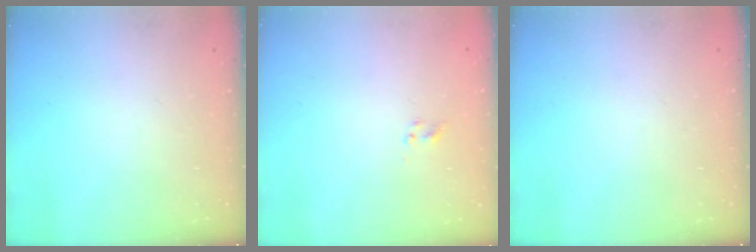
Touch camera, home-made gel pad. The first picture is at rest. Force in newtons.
{"total": 1.9, "press": 1.7, "slide": 0.9}
{"total": 0.0}